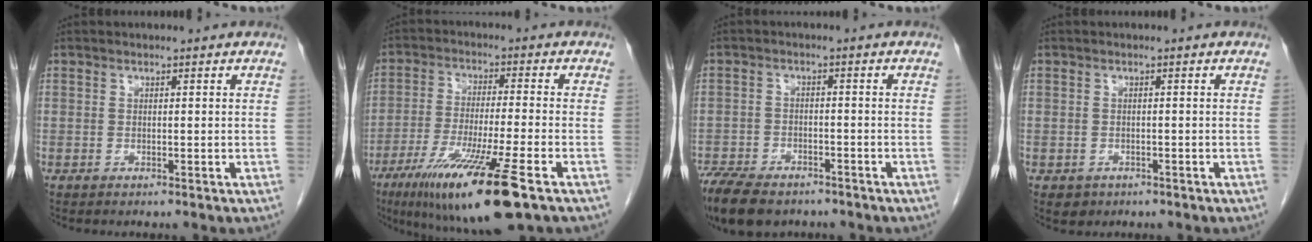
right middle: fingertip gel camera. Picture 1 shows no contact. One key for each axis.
{"total": 16.4, "fx": -9.0, "fy": 0.5, "fz": 13.7, "tx": -0.242, "ty": -0.046, "tz": -0.154}
{"total": 11.8, "fx": -8.8, "fy": 5.3, "fz": 5.7, "tx": -0.116, "ty": -0.011, "tz": -0.138}
{"total": 1.9, "fx": -1.1, "fy": 1.5, "fz": 0.4, "tx": -0.008, "ty": 0.003, "tz": -0.009}